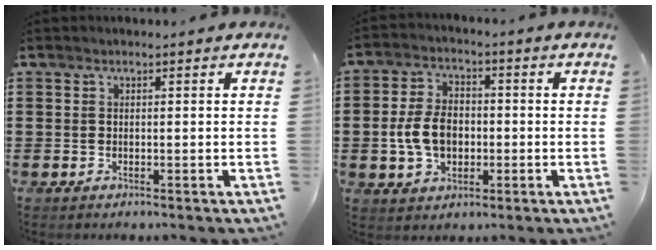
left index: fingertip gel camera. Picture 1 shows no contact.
{"total": 7.1, "force": [-1.1, 4.9, 5.0], "torque": [-0.123, 0.004, -0.028]}